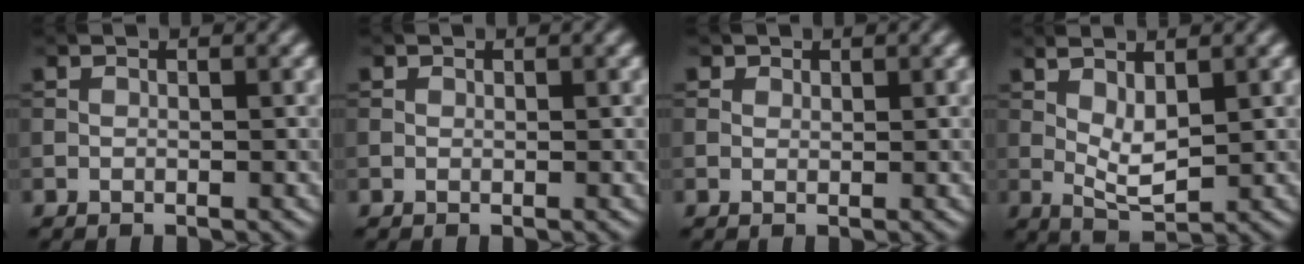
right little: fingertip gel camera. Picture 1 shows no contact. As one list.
[{"total": 1.0, "force": [-0.2, -0.6, -0.7], "torque": [0.002, 0.002, 0.013]}, {"total": 0.7, "force": [0.2, -0.2, -0.6], "torque": [-0.001, 0.001, 0.023]}, {"total": 2.4, "force": [0.4, 0.1, 2.4], "torque": [-0.064, -0.004, 0.032]}]